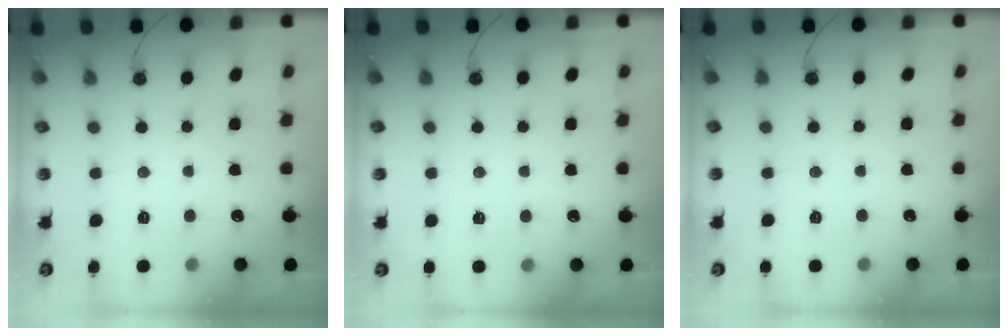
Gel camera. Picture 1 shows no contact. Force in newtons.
{"total": 3.2, "press": 3.1, "slide": 0.7}
{"total": 2.1, "press": 1.5, "slide": 1.5}